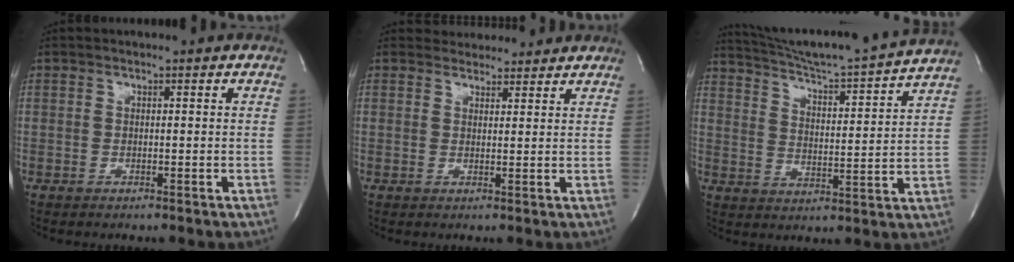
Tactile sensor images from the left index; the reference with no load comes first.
{"total": 5.2, "force": [4.9, 1.7, 0.2], "torque": [0.001, 0.010, 0.056]}
{"total": 18.5, "force": [17.2, -1.5, 6.7], "torque": [-0.118, -0.038, 0.242]}